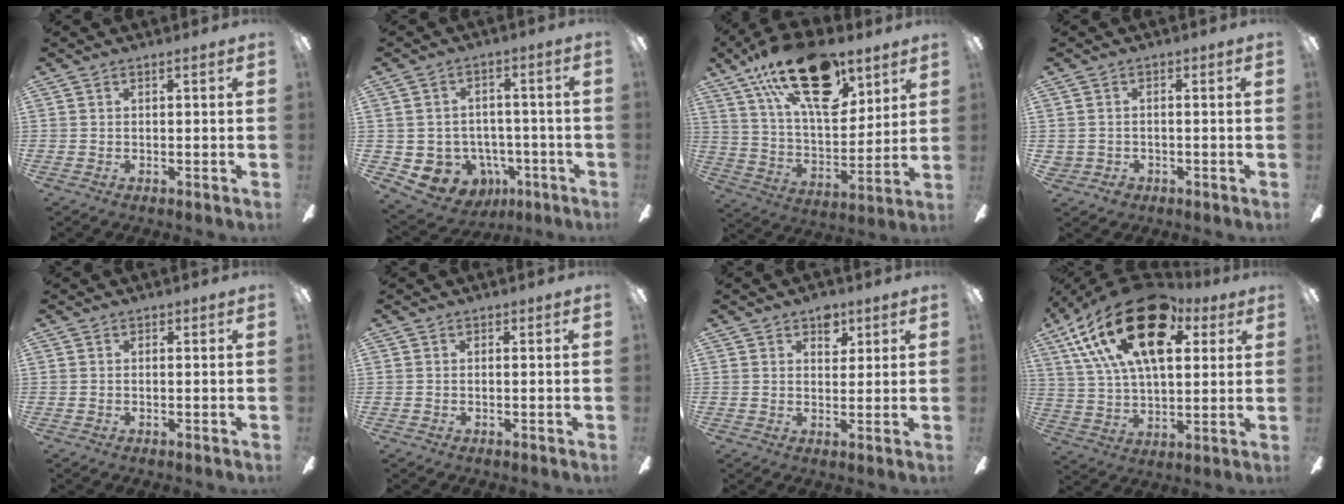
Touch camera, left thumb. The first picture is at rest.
{"total": 7.9, "force": [-3.3, 6.8, 2.3], "torque": [-0.057, 0.021, -0.051]}
{"total": 25.3, "force": [15.1, 12.0, 16.3], "torque": [-0.270, -0.075, 0.262]}
{"total": 2.6, "force": [-0.6, 2.5, 0.4], "torque": [-0.009, 0.007, -0.011]}
{"total": 0.0}
{"total": 0.0}
{"total": 5.4, "force": [3.3, 3.4, 2.6], "torque": [-0.019, -0.010, 0.052]}
{"total": 26.0, "force": [13.2, 13.2, 18.0], "torque": [-0.324, -0.052, 0.225]}